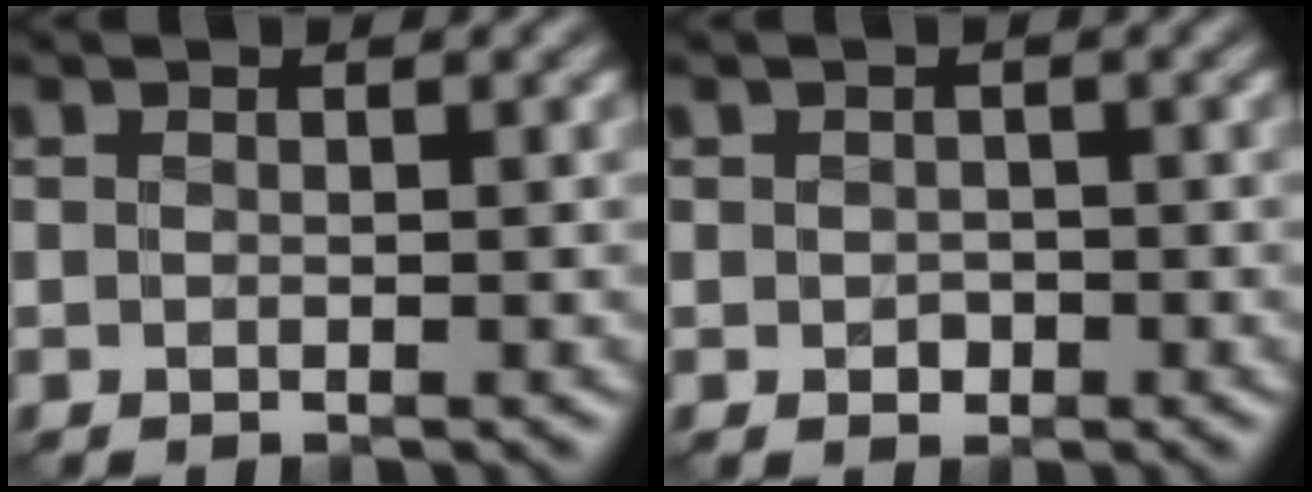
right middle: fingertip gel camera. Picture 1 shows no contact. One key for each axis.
{"total": 1.1, "fx": -0.2, "fy": 0.9, "fz": 0.6, "tx": -0.012, "ty": -0.005, "tz": -0.004}